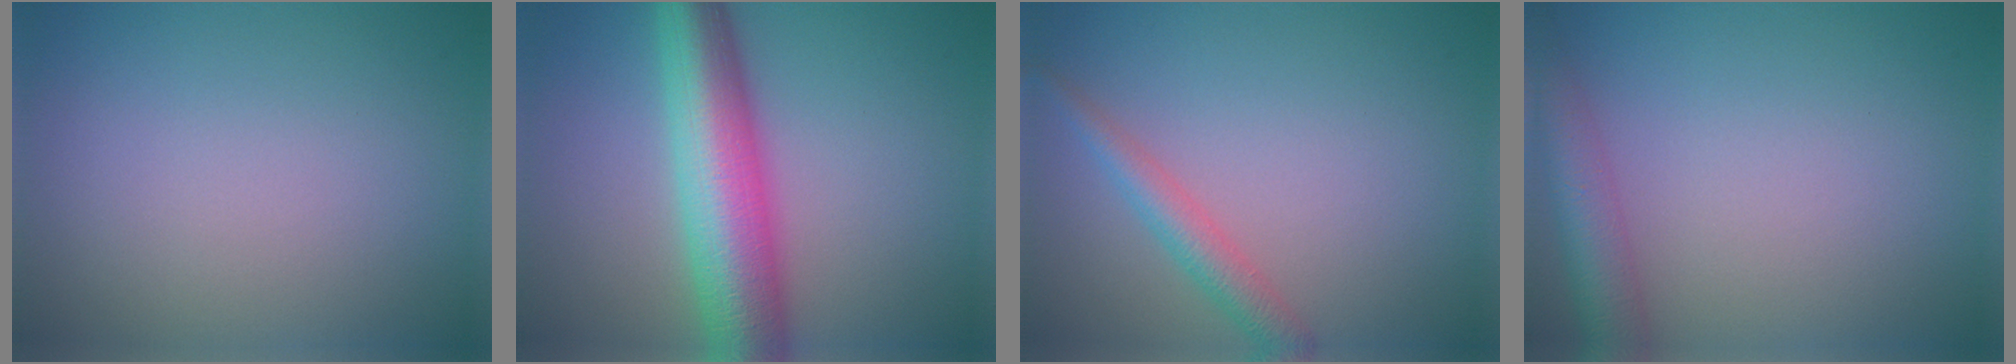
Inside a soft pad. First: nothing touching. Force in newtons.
{"total": 9.6, "press": 9.6, "slide": 0.2}
{"total": 2.5, "press": 2.5, "slide": 0.1}
{"total": 4.4, "press": 4.4, "slide": 0.3}